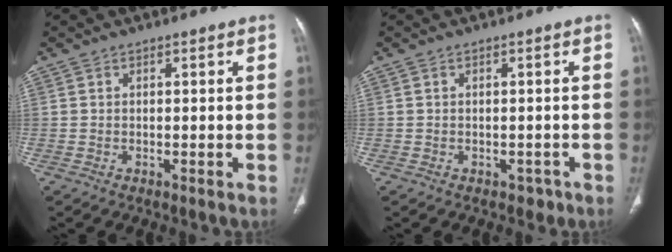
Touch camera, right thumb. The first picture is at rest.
{"total": 1.6, "force": [-0.8, 1.3, 0.6], "torque": [0.004, 0.004, -0.006]}